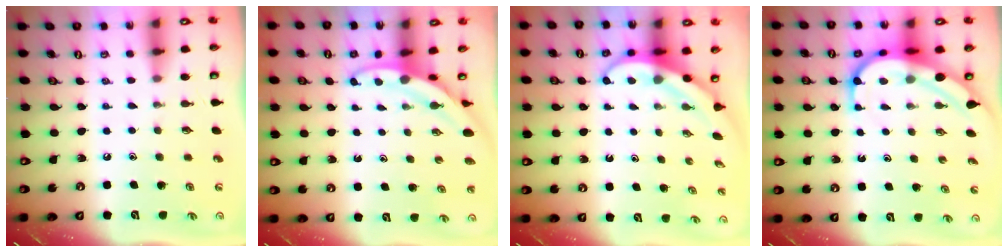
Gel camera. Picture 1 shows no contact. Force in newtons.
{"total": 4.0, "press": 4.0, "slide": 0.2}
{"total": 4.1, "press": 4.1, "slide": 0.3}
{"total": 9.0, "press": 8.9, "slide": 0.8}